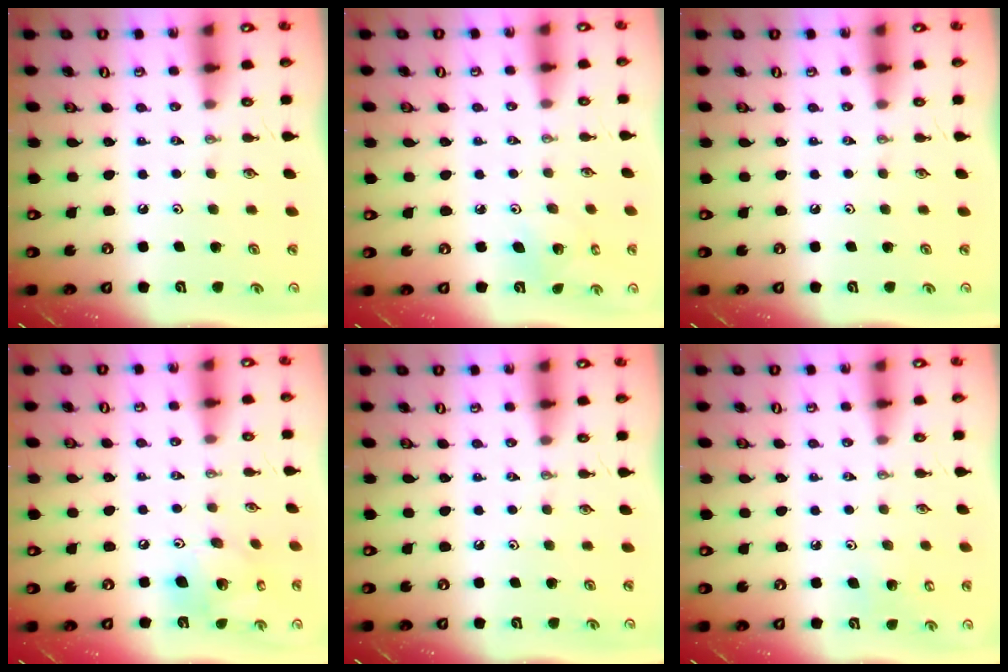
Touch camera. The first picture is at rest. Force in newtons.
{"total": 2.9, "press": 2.9, "slide": 0.2}
{"total": 0.0}
{"total": 15.2, "press": 14.8, "slide": 3.4}
{"total": 0.0}
{"total": 5.1, "press": 4.7, "slide": 2.0}